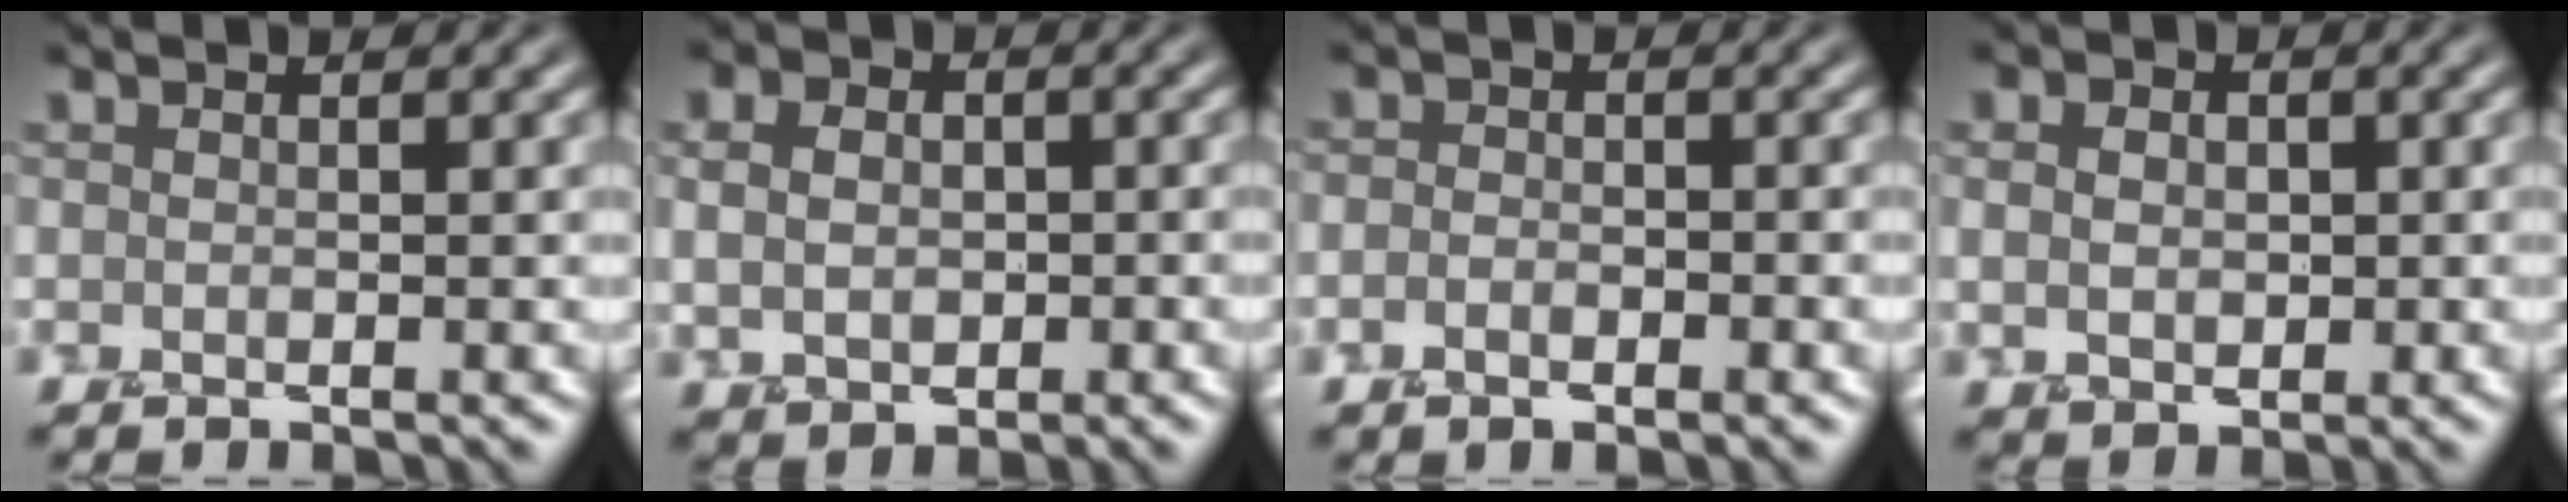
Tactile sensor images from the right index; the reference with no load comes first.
{"total": 4.8, "force": [0.6, 3.8, 2.8], "torque": [-0.038, 0.016, -0.004]}
{"total": 2.0, "force": [-0.8, 1.2, 1.3], "torque": [-0.004, 0.002, -0.017]}
{"total": 3.1, "force": [0.4, 2.5, 1.9], "torque": [-0.019, 0.008, -0.001]}